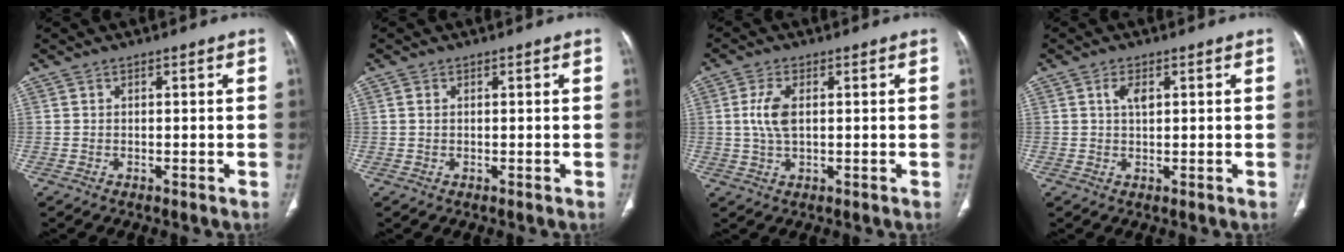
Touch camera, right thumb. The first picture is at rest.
{"total": 0.9, "force": [0.2, 0.6, 0.6], "torque": [-0.016, 0.001, 0.006]}
{"total": 5.4, "force": [0.7, 2.6, 4.6], "torque": [-0.108, 0.001, 0.014]}
{"total": 2.6, "force": [0.8, 1.3, 2.1], "torque": [-0.035, 0.001, 0.015]}